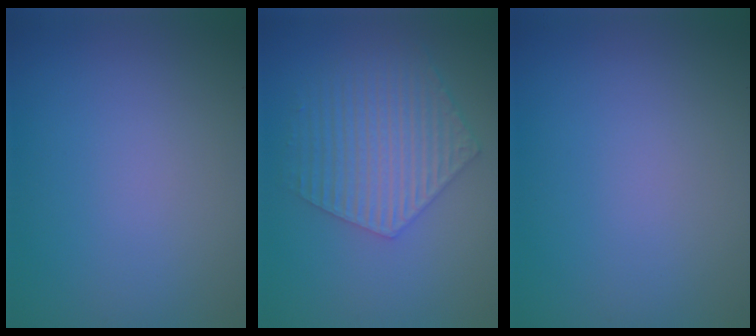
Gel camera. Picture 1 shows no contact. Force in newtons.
{"total": 5.8, "press": 4.3, "slide": 3.8}
{"total": 0.0}